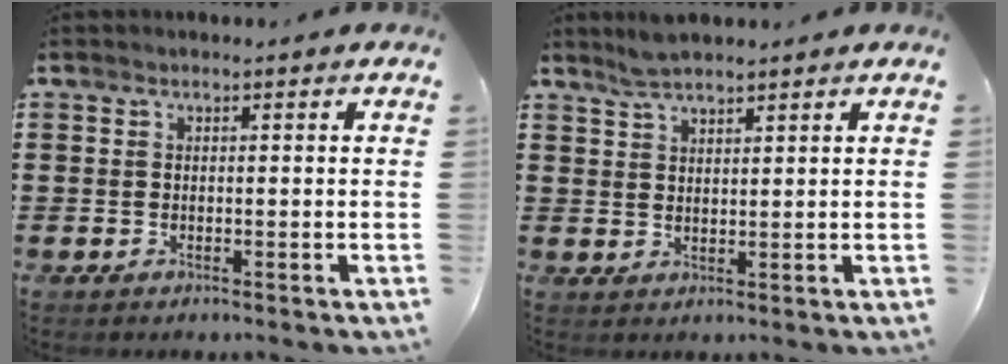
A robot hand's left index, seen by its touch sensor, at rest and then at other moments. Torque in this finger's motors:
{"motor_torque": [0.24, 0.49, -0.02, -0.09]}